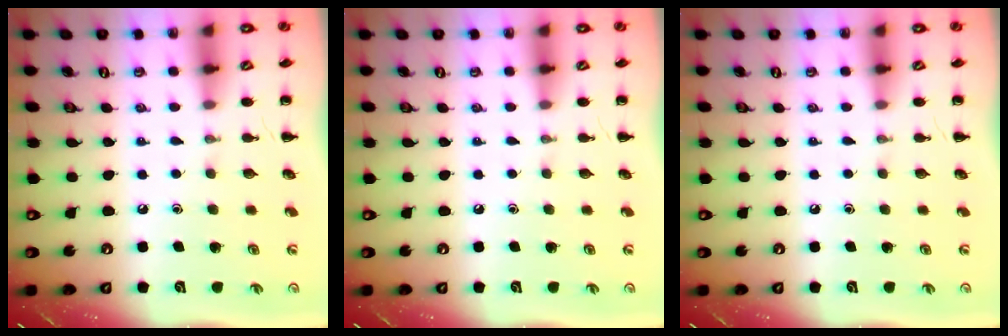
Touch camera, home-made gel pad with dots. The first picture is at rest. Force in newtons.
{"total": 0.0}
{"total": 0.0}